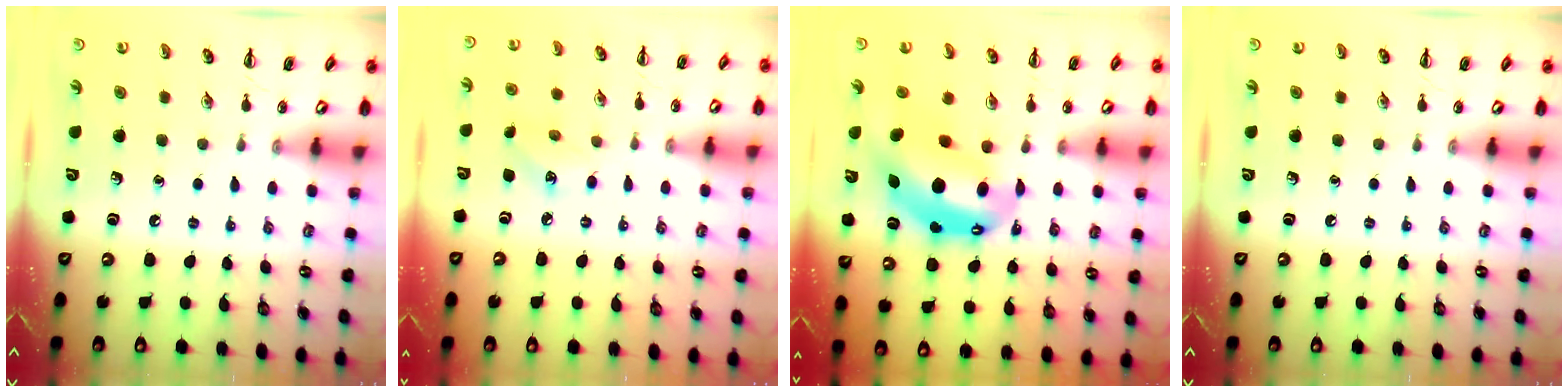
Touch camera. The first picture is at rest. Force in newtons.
{"total": 5.2, "press": 5.0, "slide": 1.4}
{"total": 12.8, "press": 12.4, "slide": 3.2}
{"total": 0.0}